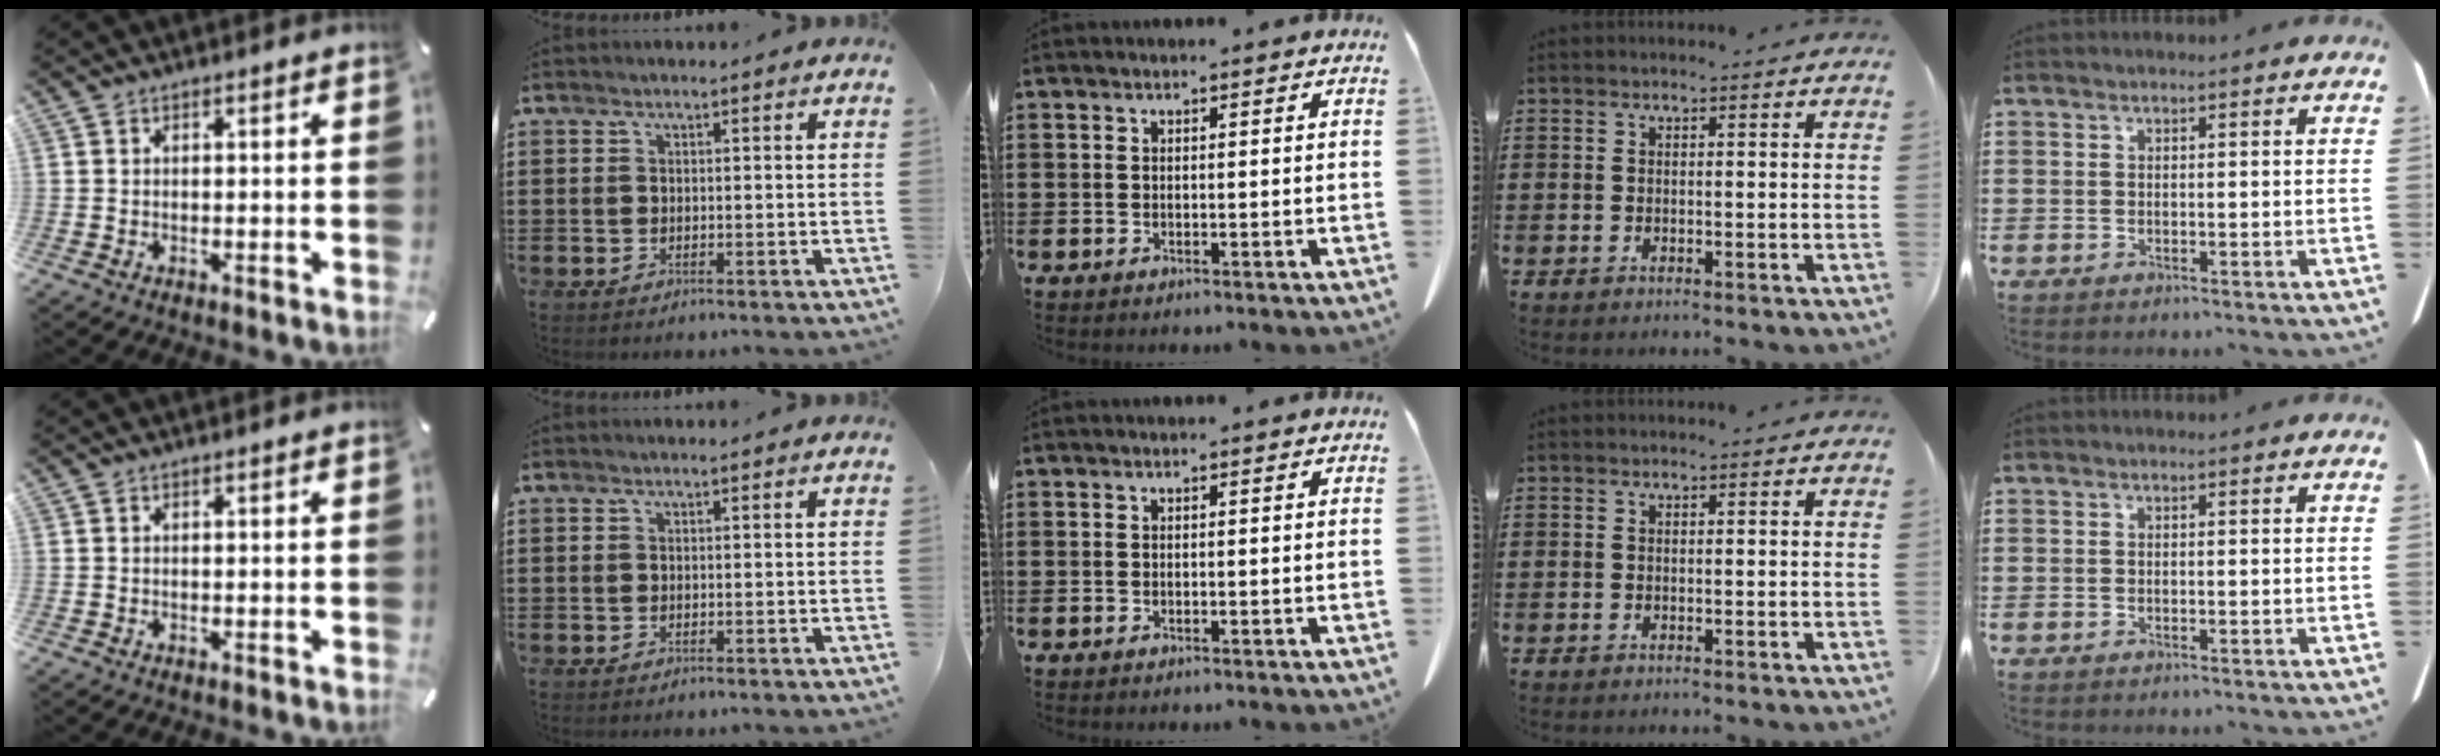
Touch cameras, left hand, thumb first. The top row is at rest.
{}